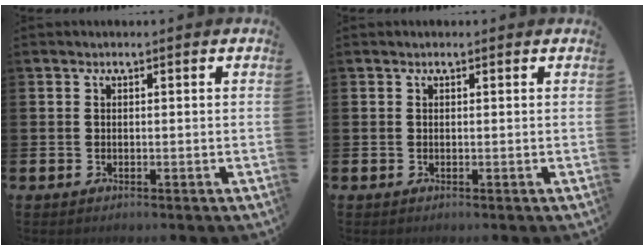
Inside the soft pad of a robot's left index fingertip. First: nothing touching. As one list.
[{"total": 0.0}]